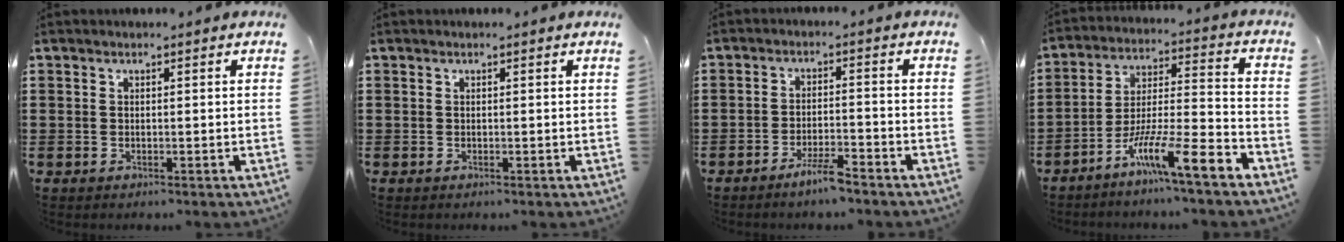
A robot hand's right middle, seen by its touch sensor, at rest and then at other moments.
{"total": 0.0}
{"total": 4.0, "force": [-3.3, 0.4, 2.3], "torque": [-0.044, 0.003, -0.062]}
{"total": 11.2, "force": [-8.0, 1.2, 7.8], "torque": [-0.136, 0.004, -0.154]}